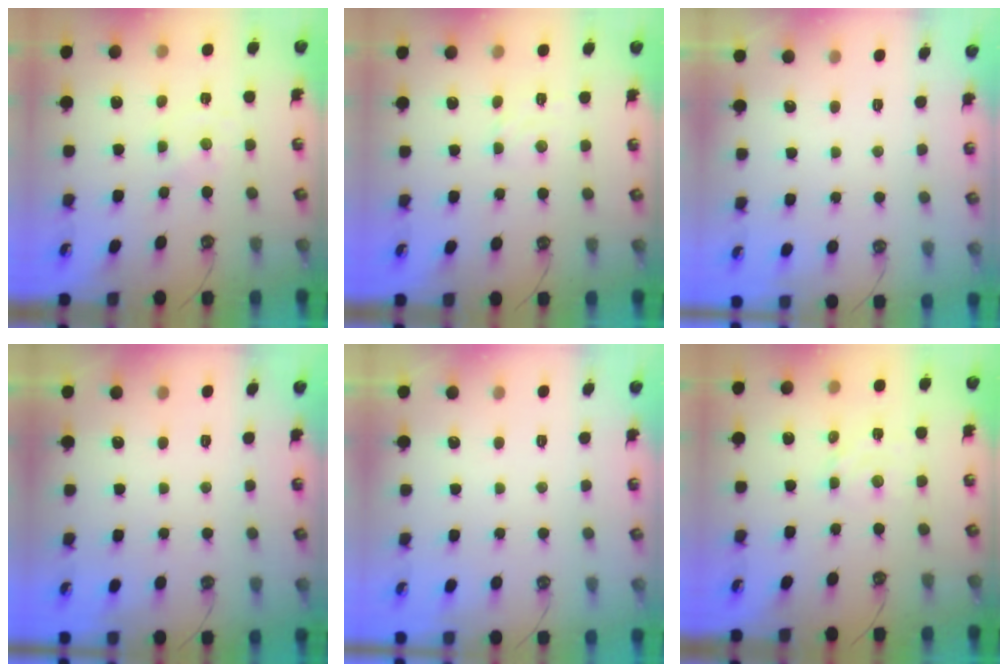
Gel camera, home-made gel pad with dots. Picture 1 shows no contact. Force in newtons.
{"total": 3.0, "press": 3.0, "slide": 0.5}
{"total": 0.0}
{"total": 0.0}
{"total": 0.0}
{"total": 3.0, "press": 3.0, "slide": 0.1}